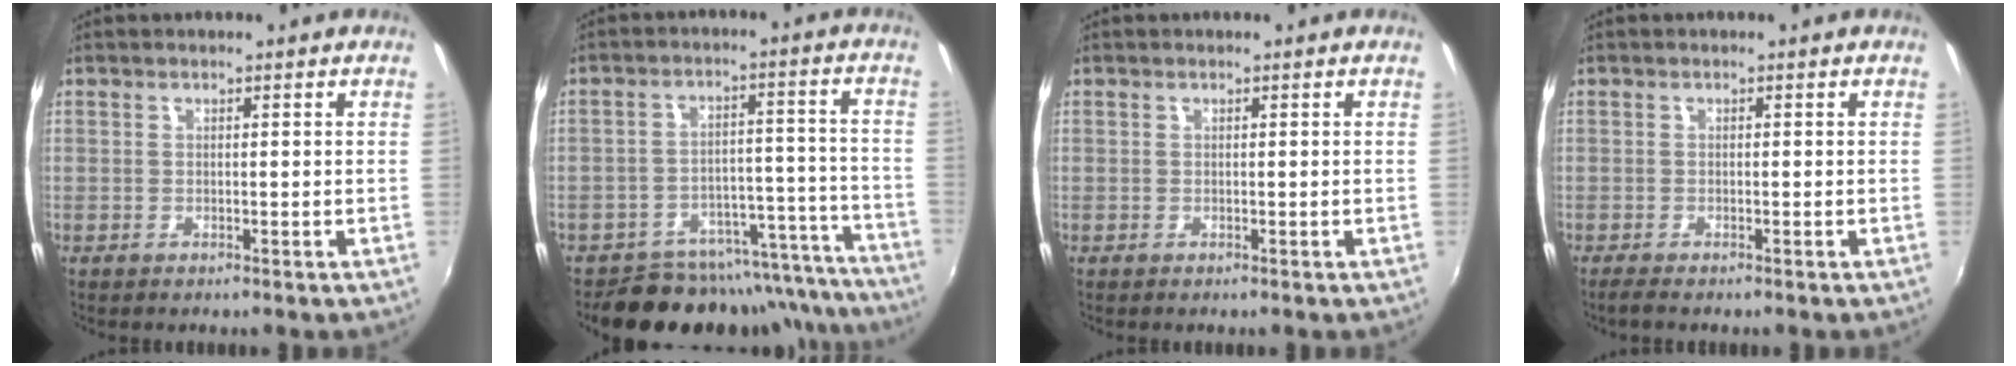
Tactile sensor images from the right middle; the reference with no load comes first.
{"total": 18.9, "force": [-17.3, 6.8, 3.5], "torque": [-0.045, 0.061, -0.218]}
{"total": 0.0}
{"total": 1.6, "force": [-1.3, 0.1, 0.9], "torque": [-0.018, -0.007, -0.024]}